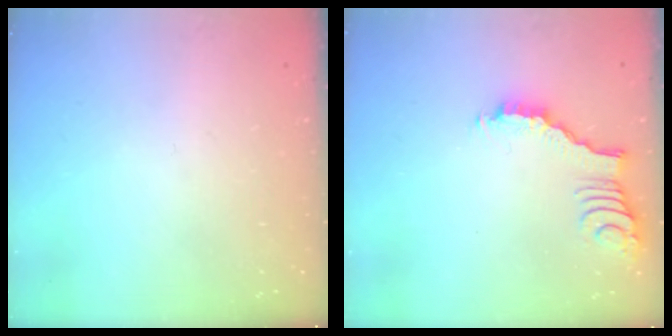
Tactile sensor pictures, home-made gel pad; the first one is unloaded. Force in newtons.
{"total": 2.7, "press": 2.7, "slide": 0.3}